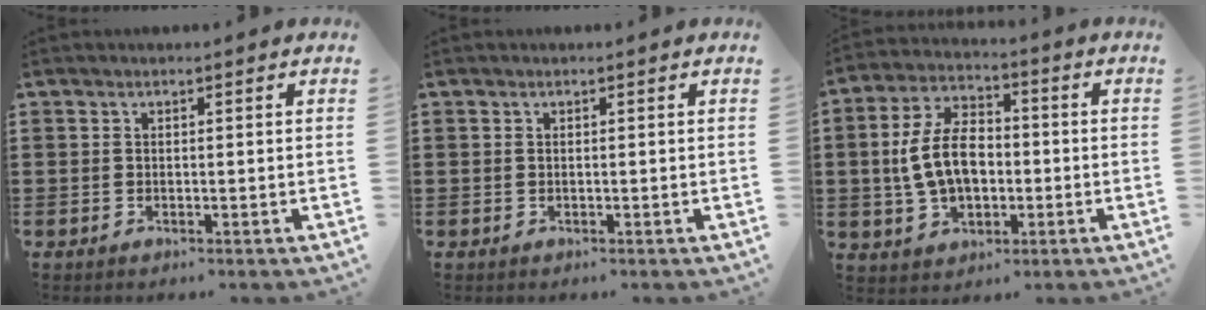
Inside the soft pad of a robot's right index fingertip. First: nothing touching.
{"total": 0.0}
{"total": 9.6, "force": [-0.7, 6.0, 7.5], "torque": [-0.174, 0.011, -0.019]}